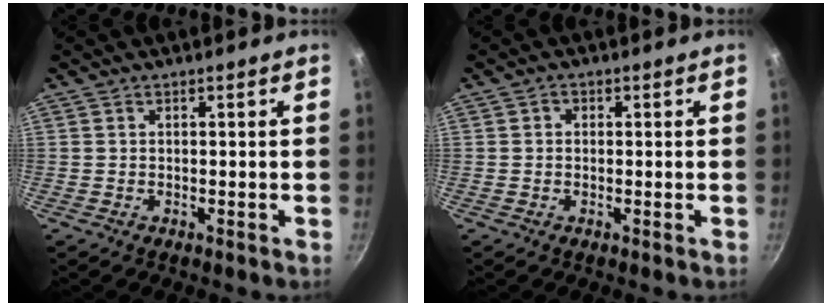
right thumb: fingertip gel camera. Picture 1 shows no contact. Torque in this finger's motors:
{"motor_torque": [-0.38, 0.15, -0.09, 0.08, -0.04]}